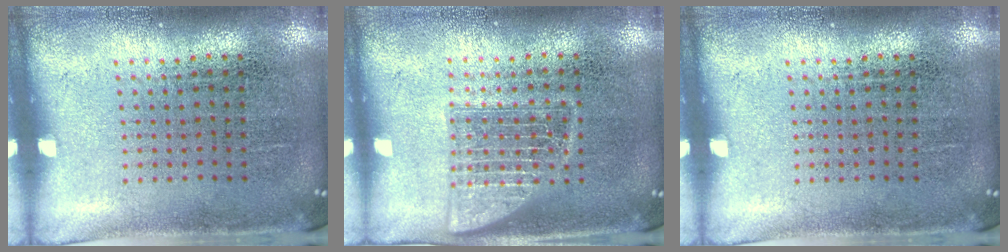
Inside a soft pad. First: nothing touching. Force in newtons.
{"total": 2.5, "press": 2.5, "slide": 0.4}
{"total": 0.0}